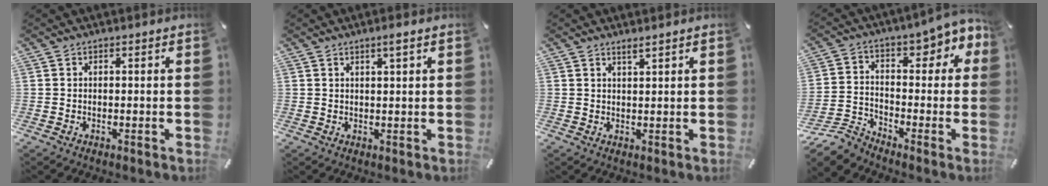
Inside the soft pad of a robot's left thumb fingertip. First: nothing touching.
{"total": 2.1, "force": [1.2, 0.2, 1.8], "torque": [-0.036, 0.000, 0.020]}
{"total": 1.6, "force": [1.4, 0.0, 0.8], "torque": [-0.017, -0.002, 0.026]}
{"total": 9.0, "force": [-5.1, 5.6, 5.0], "torque": [-0.099, 0.024, -0.098]}